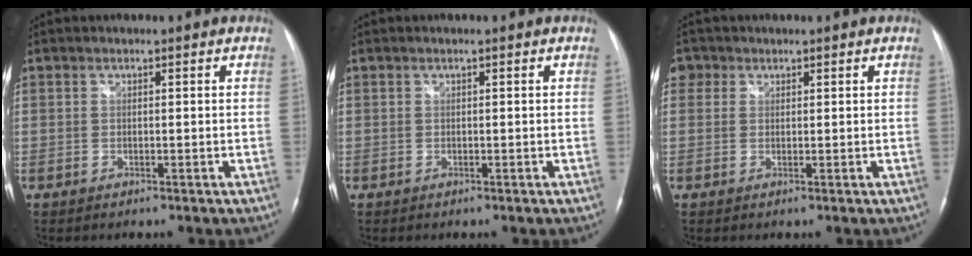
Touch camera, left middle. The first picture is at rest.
{"total": 0.0}
{"total": 2.2, "force": [1.2, 1.9, 0.2], "torque": [0.005, 0.006, 0.017]}